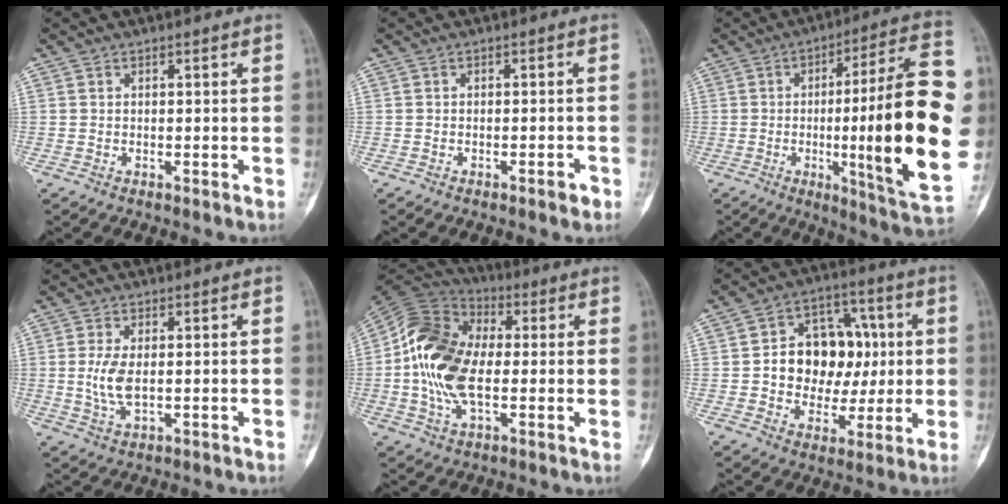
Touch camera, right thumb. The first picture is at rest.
{"total": 1.9, "force": [-1.2, 0.6, 1.4], "torque": [-0.022, 0.005, -0.017]}
{"total": 27.2, "force": [-1.8, 2.9, 27.0], "torque": [-0.385, 0.002, -0.029]}
{"total": 4.9, "force": [0.0, 2.3, 4.3], "torque": [-0.100, -0.007, 0.003]}
{"total": 16.8, "force": [-0.1, 9.8, 13.6], "torque": [-0.268, 0.019, -0.011]}
{"total": 15.2, "force": [0.8, 11.8, 9.6], "torque": [-0.090, 0.028, 0.018]}